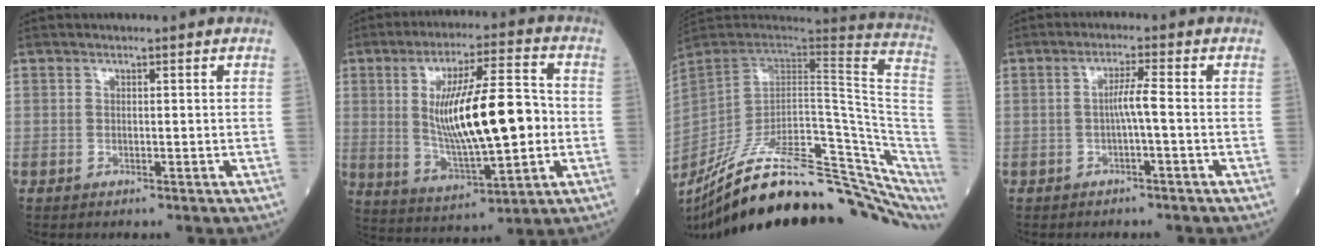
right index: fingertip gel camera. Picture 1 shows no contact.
{"total": 16.6, "force": [0.3, 3.4, 16.2], "torque": [-0.293, 0.002, 0.010]}
{"total": 31.8, "force": [-22.6, 7.8, 21.0], "torque": [-0.241, -0.014, -0.327]}
{"total": 3.0, "force": [-0.6, -0.3, 2.9], "torque": [-0.050, 0.005, -0.010]}